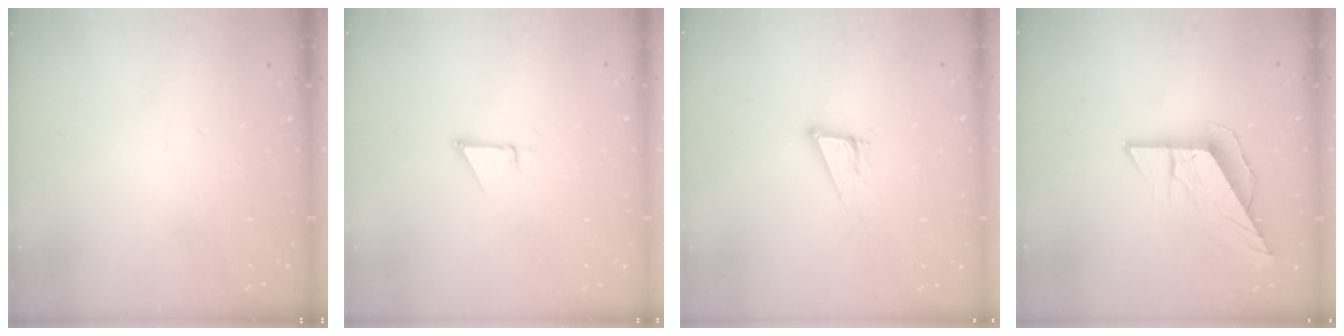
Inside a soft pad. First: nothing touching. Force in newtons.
{"total": 1.4, "press": 1.4, "slide": 0.0}
{"total": 7.6, "press": 7.3, "slide": 2.3}
{"total": 8.7, "press": 8.7, "slide": 0.7}